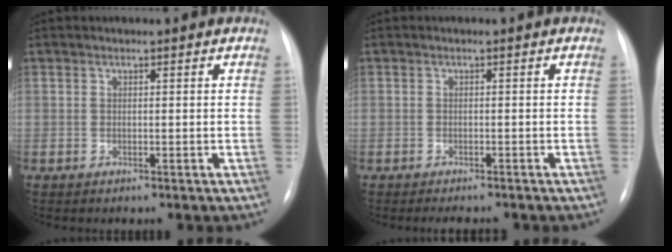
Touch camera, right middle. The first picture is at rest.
{"total": 2.8, "force": [-2.5, 0.9, 1.0], "torque": [-0.011, -0.005, -0.030]}